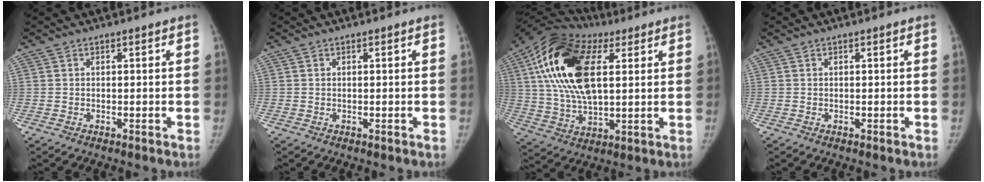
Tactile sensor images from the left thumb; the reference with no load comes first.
{"total": 0.0}
{"total": 21.4, "force": [6.2, 11.0, 17.3], "torque": [-0.329, 0.002, 0.102]}
{"total": 0.0}